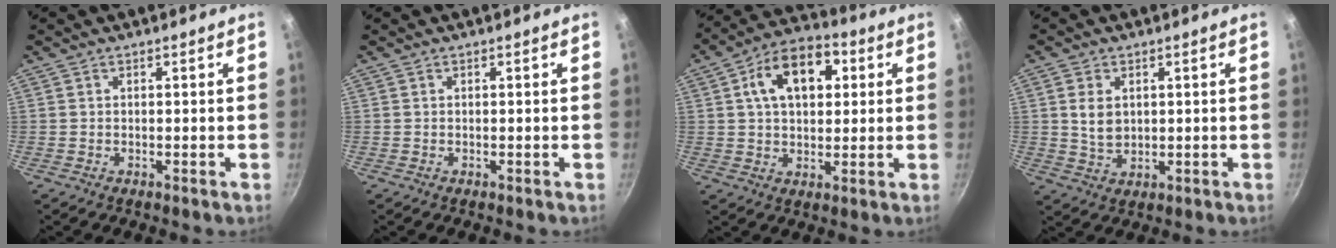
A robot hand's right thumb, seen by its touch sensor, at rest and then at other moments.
{"total": 0.0}
{"total": 13.9, "force": [3.9, 9.0, 9.9], "torque": [-0.126, 0.015, 0.050]}
{"total": 5.3, "force": [1.1, 3.7, 3.6], "torque": [-0.058, -0.008, 0.027]}